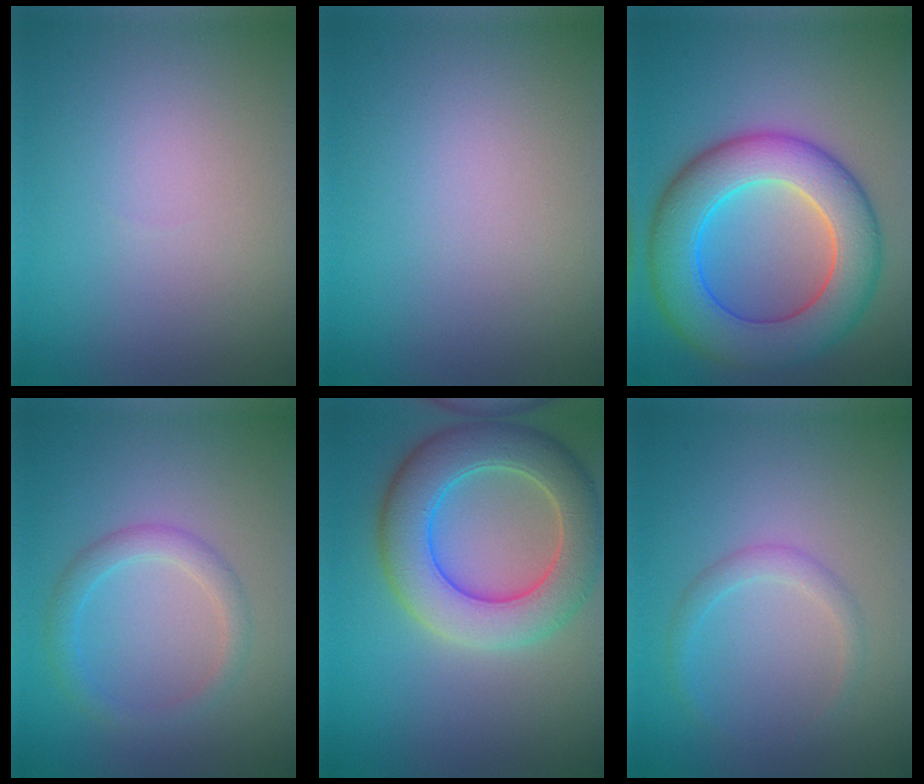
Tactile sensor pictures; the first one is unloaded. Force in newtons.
{"total": 0.0}
{"total": 10.2, "press": 10.2, "slide": 0.1}
{"total": 2.5, "press": 2.4, "slide": 0.2}
{"total": 7.9, "press": 7.9, "slide": 0.3}
{"total": 1.6, "press": 1.6, "slide": 0.1}